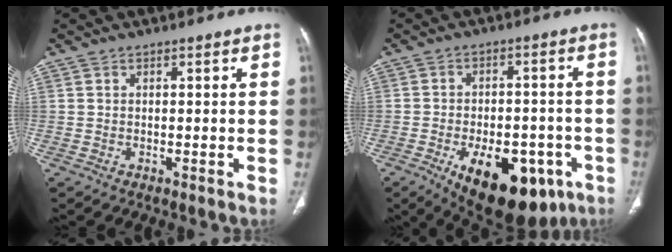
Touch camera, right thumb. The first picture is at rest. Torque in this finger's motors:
{"motor_torque": [1.63, 1.69, 0.15, -0.16, 0.38]}